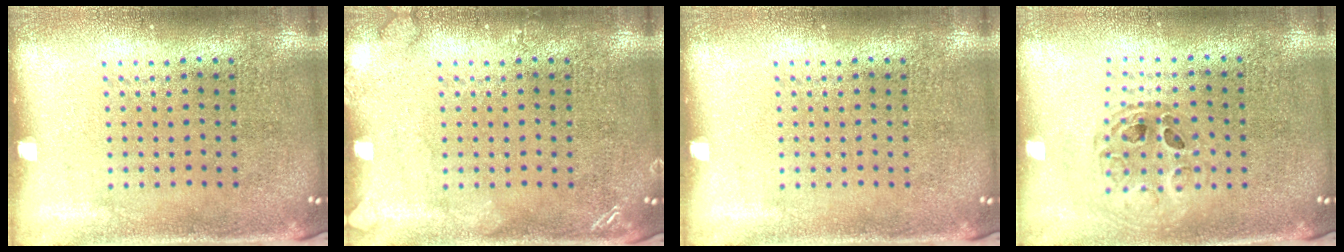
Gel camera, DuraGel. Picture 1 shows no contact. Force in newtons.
{"total": 1.5, "press": 1.5, "slide": 0.2}
{"total": 0.0}
{"total": 0.8, "press": 0.8, "slide": 0.1}